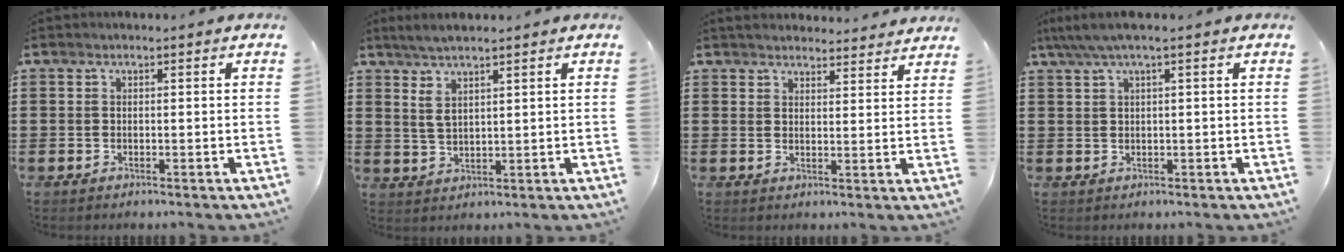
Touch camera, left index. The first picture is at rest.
{"total": 3.8, "force": [2.2, 1.1, 3.0], "torque": [-0.061, 0.006, 0.039]}
{"total": 3.1, "force": [3.0, 0.2, 0.3], "torque": [-0.006, -0.013, 0.055]}
{"total": 2.2, "force": [0.7, 0.1, 2.1], "torque": [-0.049, -0.003, 0.008]}